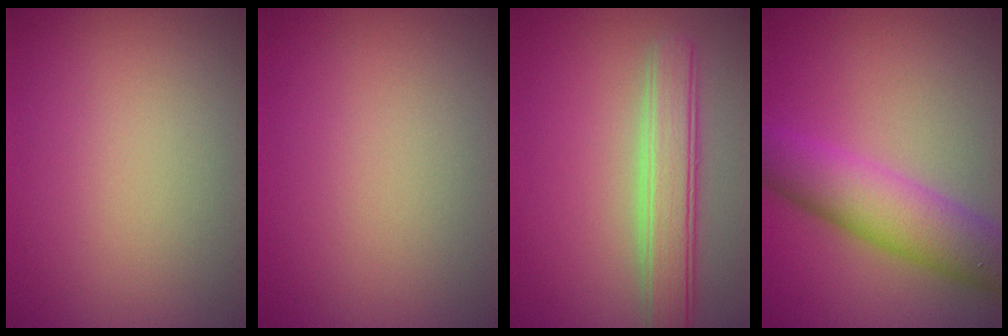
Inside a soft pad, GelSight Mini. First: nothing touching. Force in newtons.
{"total": 0.0}
{"total": 4.2, "press": 4.2, "slide": 0.4}
{"total": 6.8, "press": 6.8, "slide": 0.3}